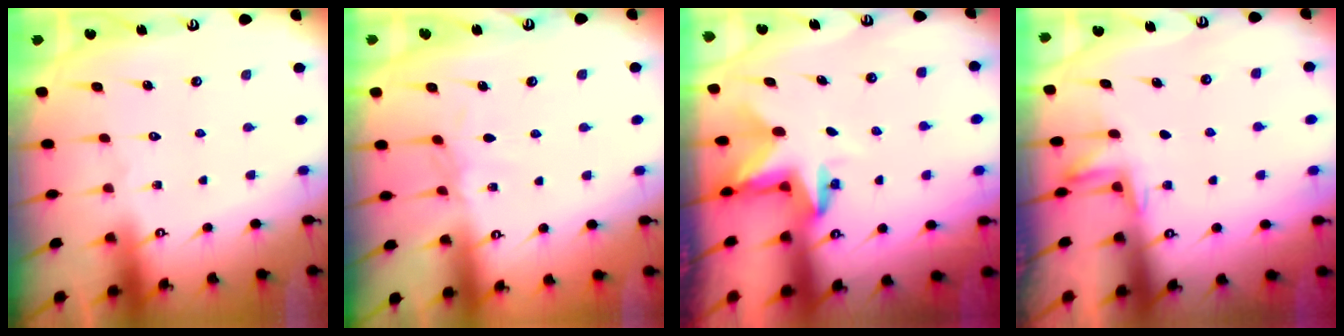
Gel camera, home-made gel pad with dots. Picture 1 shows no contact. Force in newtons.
{"total": 2.8, "press": 2.7, "slide": 0.5}
{"total": 2.9, "press": 2.9, "slide": 0.2}
{"total": 2.6, "press": 2.5, "slide": 0.7}